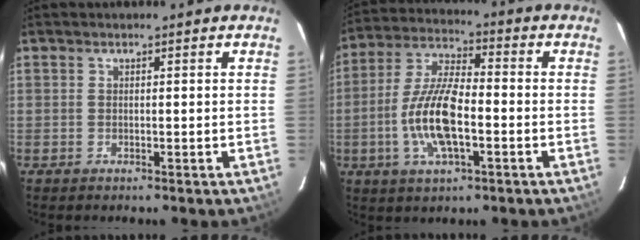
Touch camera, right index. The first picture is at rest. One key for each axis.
{"total": 13.3, "fx": -3.4, "fy": 4.7, "fz": 11.9, "tx": -0.250, "ty": 0.000, "tz": -0.067}